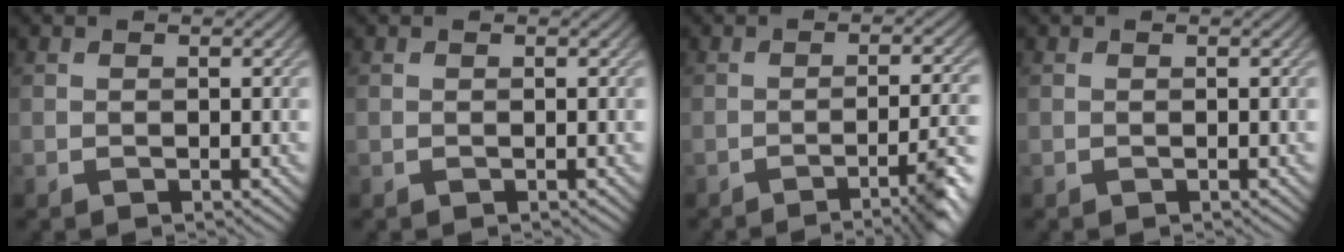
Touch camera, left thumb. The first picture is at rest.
{"total": 0.0}
{"total": 6.7, "force": [-3.6, 1.2, 5.6], "torque": [-0.076, 0.001, -0.056]}
{"total": 0.0}